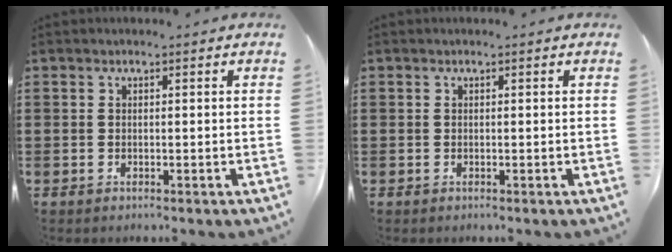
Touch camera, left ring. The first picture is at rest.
{"total": 0.0}